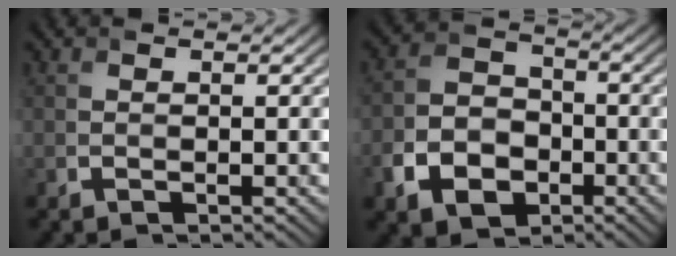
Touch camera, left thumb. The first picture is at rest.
{"total": 7.7, "force": [-3.7, 5.5, 4.0], "torque": [-0.087, -0.007, -0.077]}